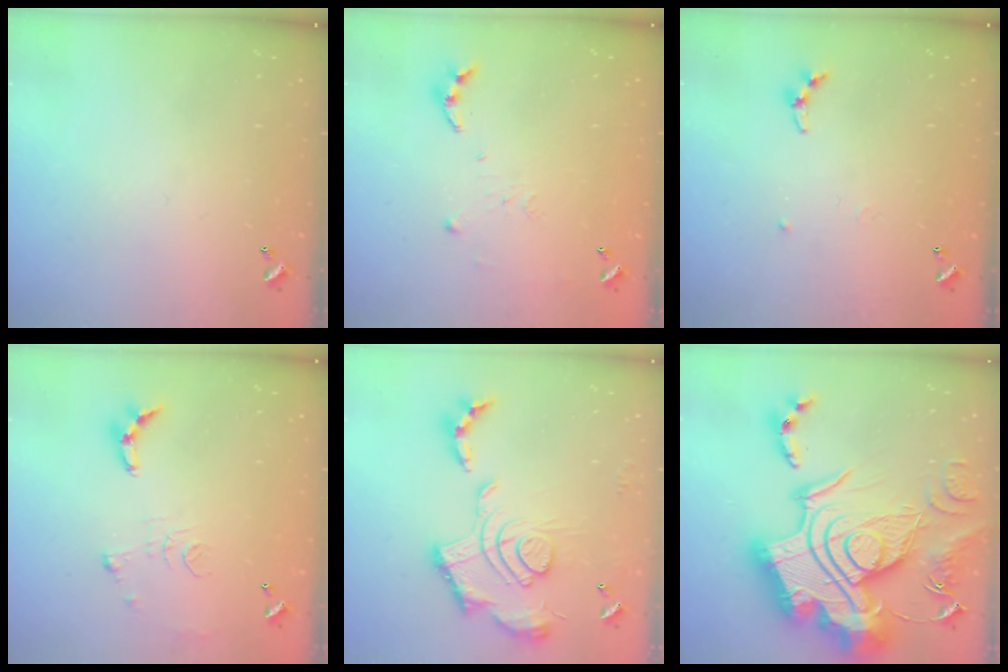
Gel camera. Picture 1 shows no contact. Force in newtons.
{"total": 5.8, "press": 5.8, "slide": 0.6}
{"total": 5.3, "press": 5.2, "slide": 0.7}
{"total": 9.3, "press": 9.3, "slide": 0.8}
{"total": 2.4, "press": 1.9, "slide": 1.5}
{"total": 0.7, "press": 0.7, "slide": 0.1}